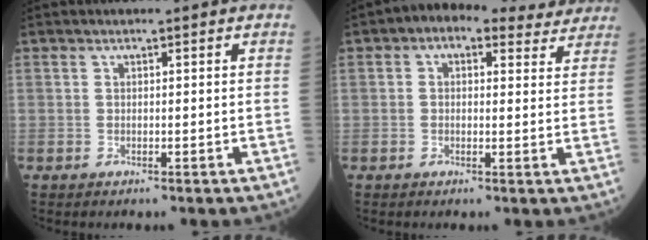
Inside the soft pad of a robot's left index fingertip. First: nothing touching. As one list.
[{"total": 9.3, "force": [7.0, 4.7, 4.0], "torque": [-0.040, 0.039, 0.079]}]